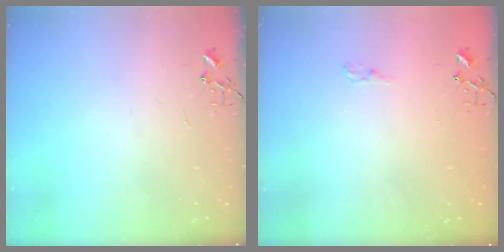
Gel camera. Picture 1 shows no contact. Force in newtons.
{"total": 4.7, "press": 4.7, "slide": 0.6}